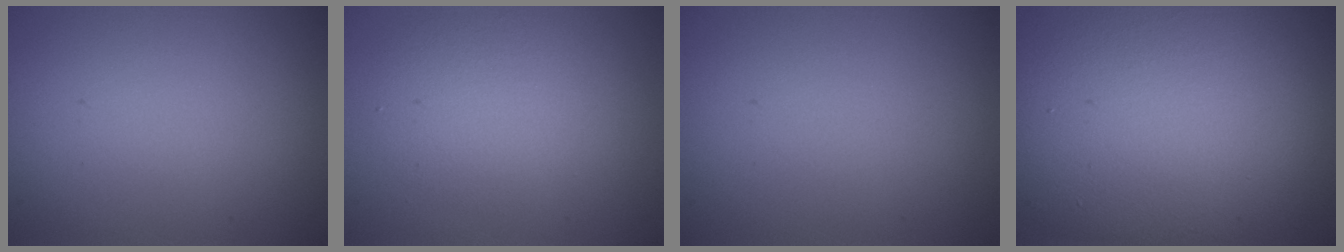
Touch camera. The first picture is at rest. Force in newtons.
{"total": 3.7, "press": 3.7, "slide": 0.2}
{"total": 0.0}
{"total": 14.2, "press": 14.1, "slide": 1.2}